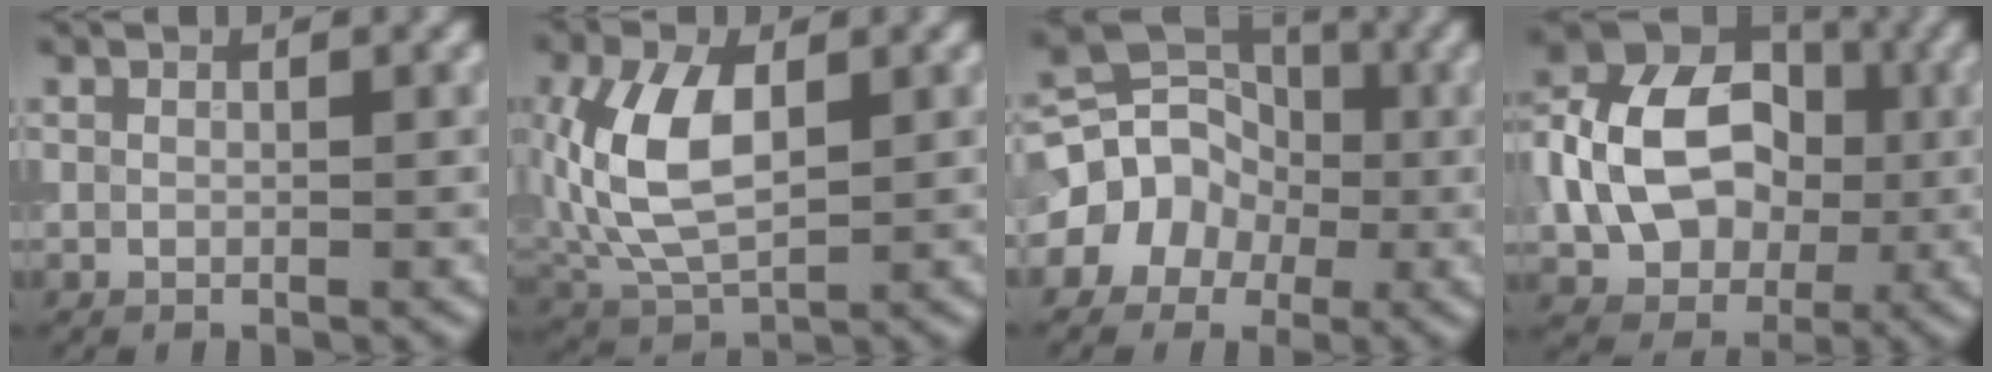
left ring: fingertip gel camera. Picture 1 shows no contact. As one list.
[{"total": 7.9, "force": [0.7, 4.5, 6.4], "torque": [-0.151, 0.007, 0.015]}, {"total": 8.0, "force": [-1.2, 7.1, 3.5], "torque": [-0.026, 0.011, -0.054]}, {"total": 12.9, "force": [-0.6, 9.5, 8.7], "torque": [-0.153, 0.016, -0.012]}]